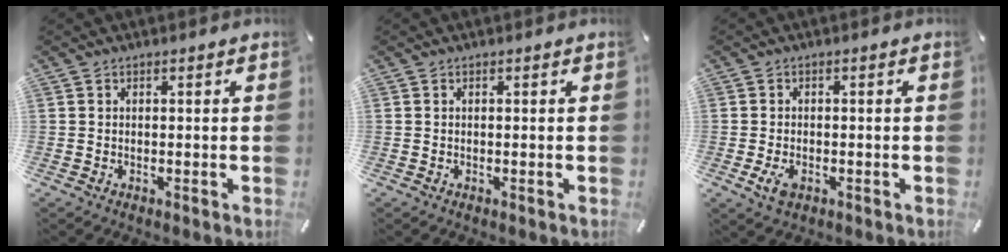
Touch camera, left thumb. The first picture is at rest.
{"total": 0.0}
{"total": 3.2, "force": [-1.3, 2.2, 2.0], "torque": [-0.055, -0.002, -0.028]}